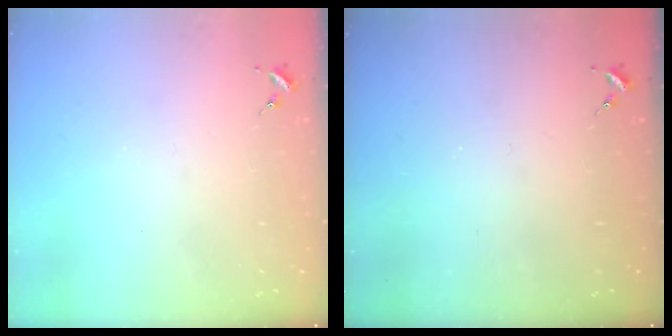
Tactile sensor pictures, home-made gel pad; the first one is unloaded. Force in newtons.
{"total": 0.0}